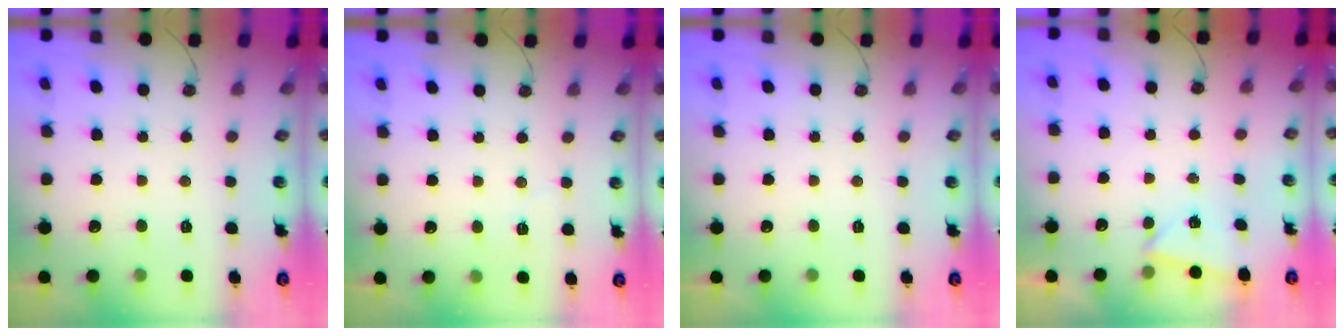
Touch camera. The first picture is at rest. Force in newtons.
{"total": 2.9, "press": 2.8, "slide": 0.7}
{"total": 0.0}
{"total": 2.4, "press": 2.1, "slide": 1.1}